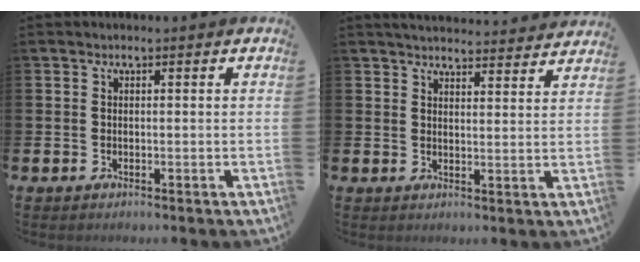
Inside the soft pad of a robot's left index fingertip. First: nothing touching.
{"total": 4.3, "force": [4.2, 0.3, 0.3], "torque": [-0.006, -0.030, 0.075]}